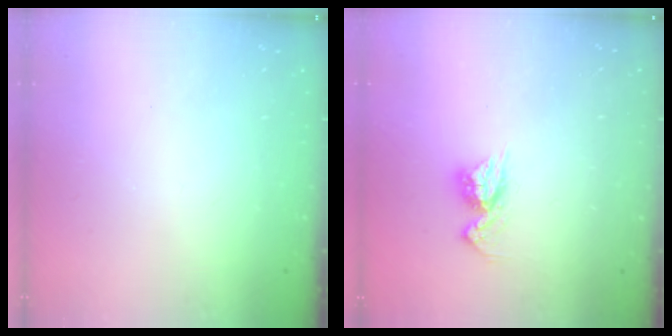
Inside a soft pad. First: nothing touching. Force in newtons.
{"total": 8.1, "press": 8.1, "slide": 0.8}